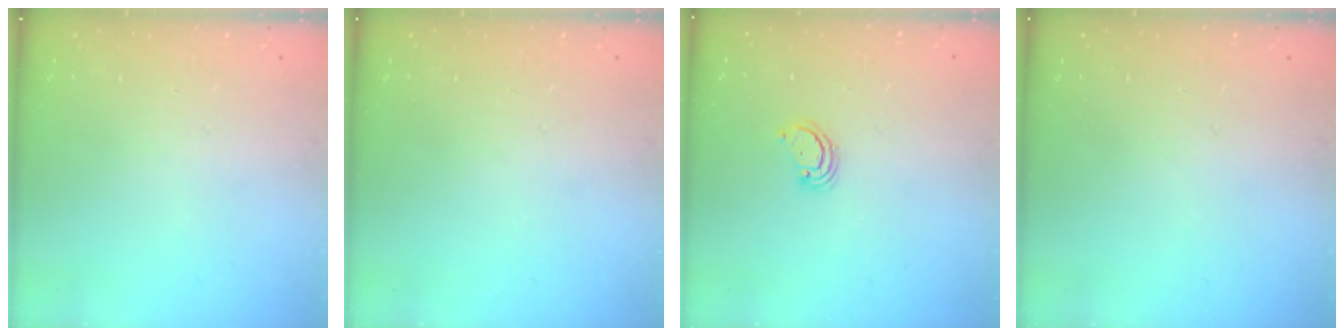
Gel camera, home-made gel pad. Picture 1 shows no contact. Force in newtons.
{"total": 0.0}
{"total": 2.6, "press": 2.6, "slide": 0.2}
{"total": 0.0}